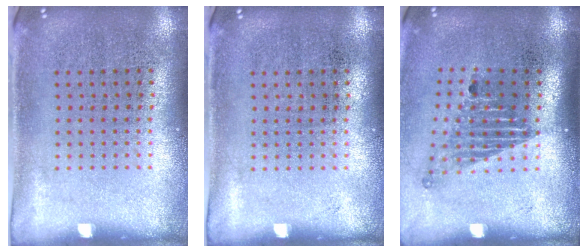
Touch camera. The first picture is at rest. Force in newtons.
{"total": 0.0}
{"total": 1.6, "press": 1.1, "slide": 1.2}